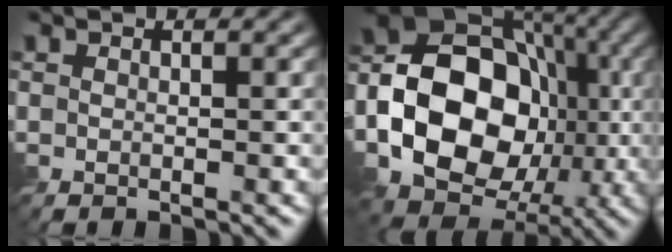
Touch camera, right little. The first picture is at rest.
{"total": 17.1, "force": [-3.2, 13.3, 10.3], "torque": [-0.175, -0.001, -0.066]}